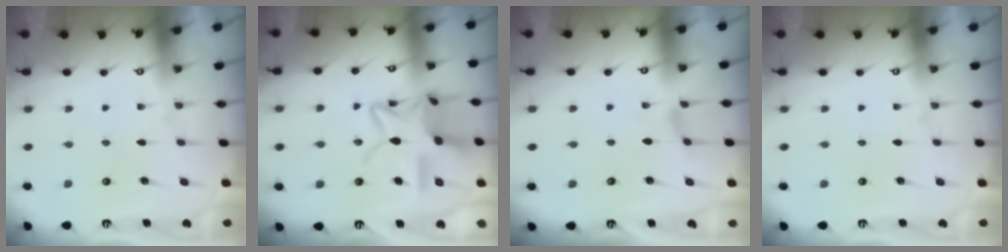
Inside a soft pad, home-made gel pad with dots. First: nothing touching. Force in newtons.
{"total": 15.6, "press": 15.5, "slide": 1.1}
{"total": 1.7, "press": 1.6, "slide": 0.4}
{"total": 0.0}